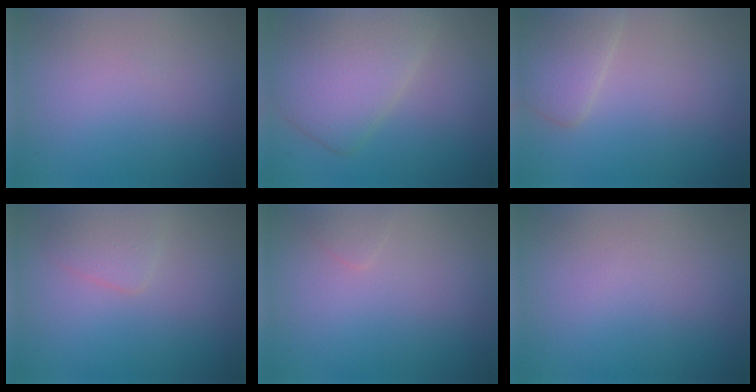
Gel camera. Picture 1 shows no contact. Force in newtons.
{"total": 5.8, "press": 5.8, "slide": 0.2}
{"total": 2.9, "press": 2.9, "slide": 0.2}
{"total": 1.6, "press": 1.6, "slide": 0.0}
{"total": 0.6, "press": 0.6, "slide": 0.0}
{"total": 0.0}